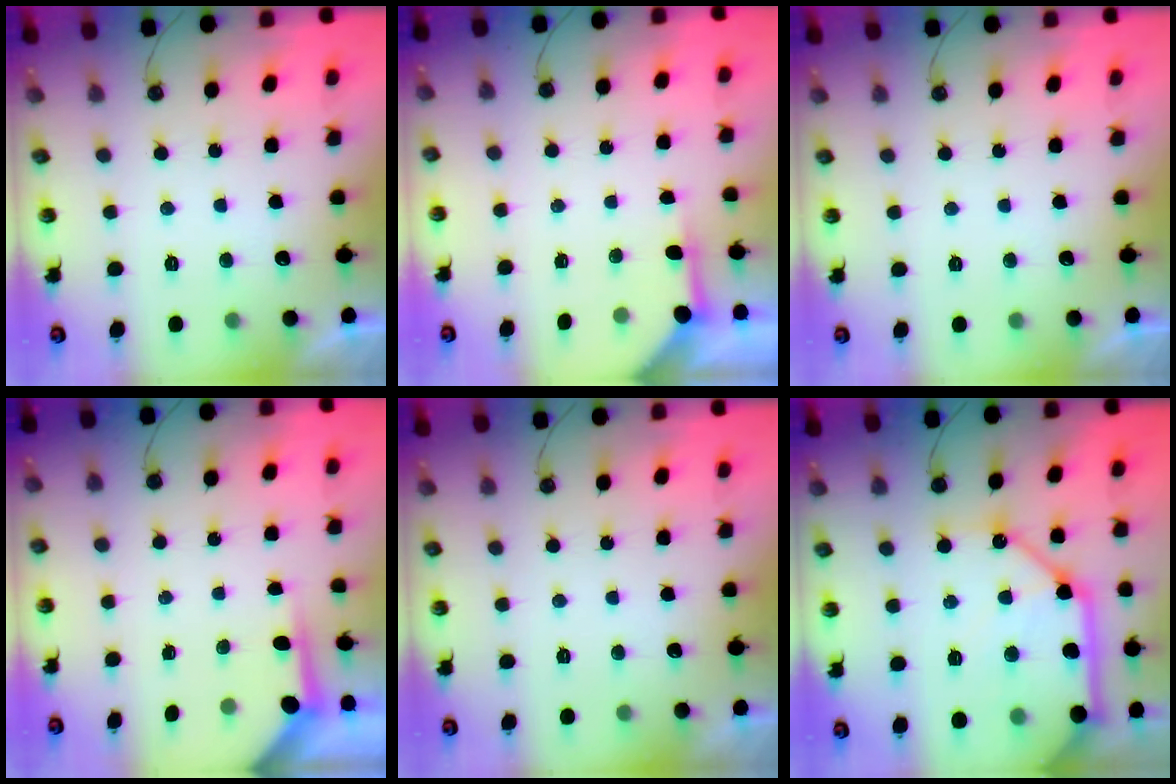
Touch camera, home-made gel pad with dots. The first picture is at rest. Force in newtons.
{"total": 3.8, "press": 3.8, "slide": 0.4}
{"total": 0.0}
{"total": 3.9, "press": 3.9, "slide": 0.3}
{"total": 0.0}
{"total": 23.9, "press": 23.6, "slide": 3.8}